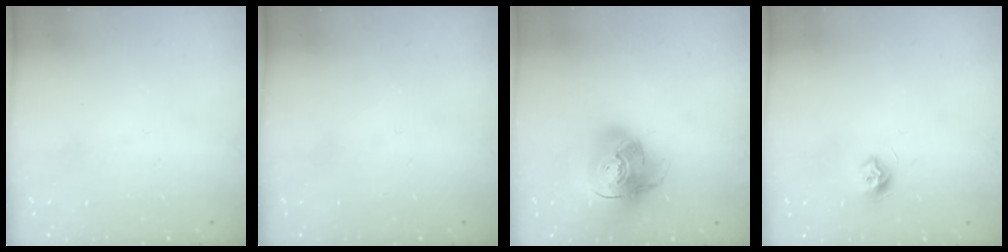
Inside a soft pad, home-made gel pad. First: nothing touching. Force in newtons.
{"total": 0.0}
{"total": 13.7, "press": 13.6, "slide": 1.7}
{"total": 7.6, "press": 7.5, "slide": 0.5}